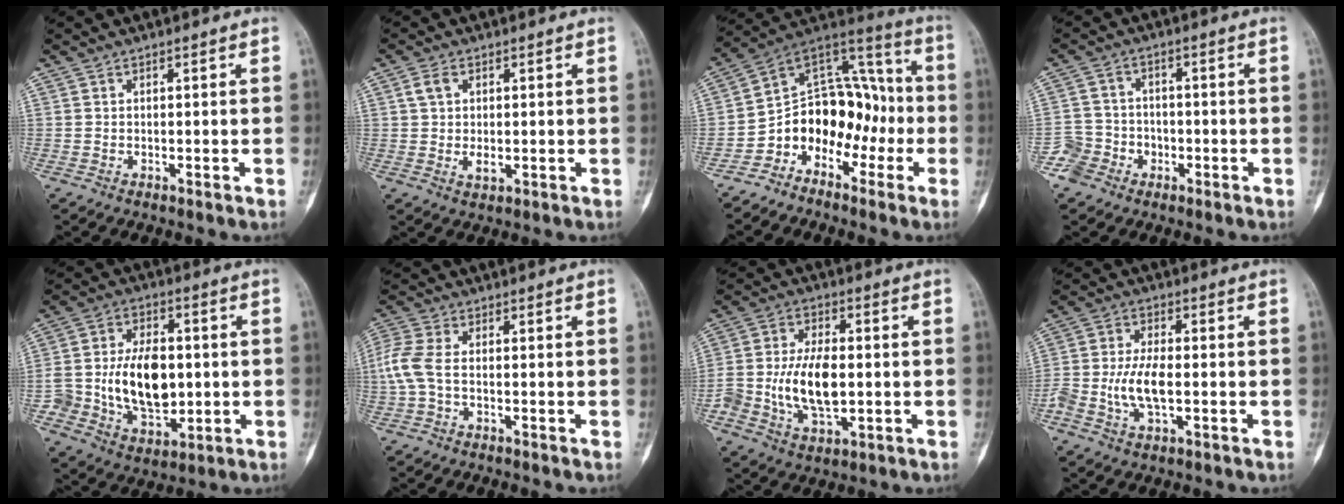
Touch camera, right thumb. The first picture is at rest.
{"total": 4.4, "force": [0.7, 2.8, 3.3], "torque": [-0.061, -0.003, 0.015]}
{"total": 14.9, "force": [-5.1, 11.1, 8.5], "torque": [-0.080, 0.099, -0.095]}
{"total": 5.6, "force": [-2.9, 4.8, 0.5], "torque": [0.022, 0.026, -0.056]}
{"total": 16.0, "force": [-0.7, 10.2, 12.3], "torque": [-0.184, 0.008, 0.001]}
{"total": 6.4, "force": [-0.5, 3.3, 5.5], "torque": [-0.146, 0.010, -0.018]}
{"total": 12.4, "force": [-1.3, 6.6, 10.5], "torque": [-0.194, 0.007, -0.021]}
{"total": 7.8, "force": [-1.5, 3.6, 6.8], "torque": [-0.146, 0.010, -0.030]}